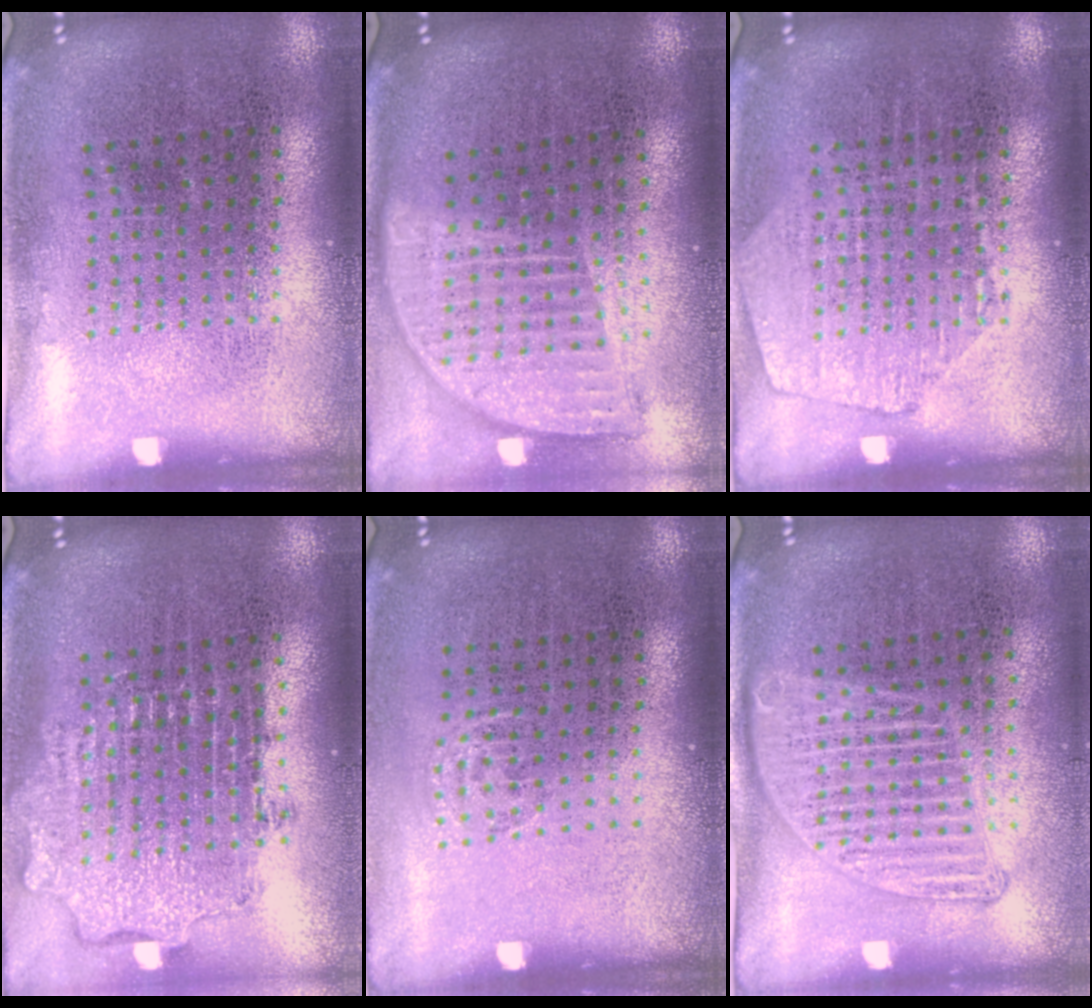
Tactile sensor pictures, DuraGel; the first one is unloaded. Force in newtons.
{"total": 1.9, "press": 1.5, "slide": 1.1}
{"total": 1.5, "press": 1.5, "slide": 0.3}
{"total": 2.0, "press": 1.5, "slide": 1.3}
{"total": 0.6, "press": 0.5, "slide": 0.3}
{"total": 1.5, "press": 1.4, "slide": 0.5}